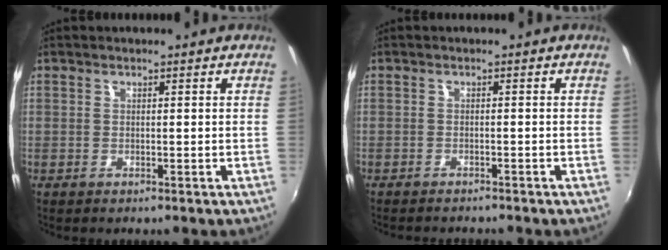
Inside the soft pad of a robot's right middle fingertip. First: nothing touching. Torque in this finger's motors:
{"motor_torque": [0.95, -1.18, 0.12, 0.06]}